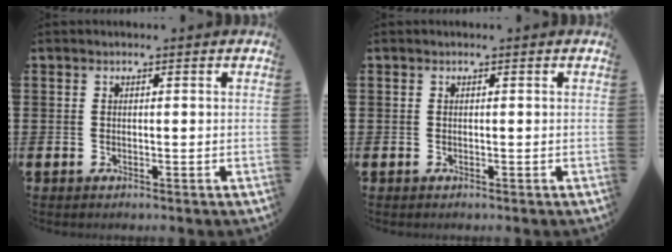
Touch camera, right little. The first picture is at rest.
{"total": 0.0}